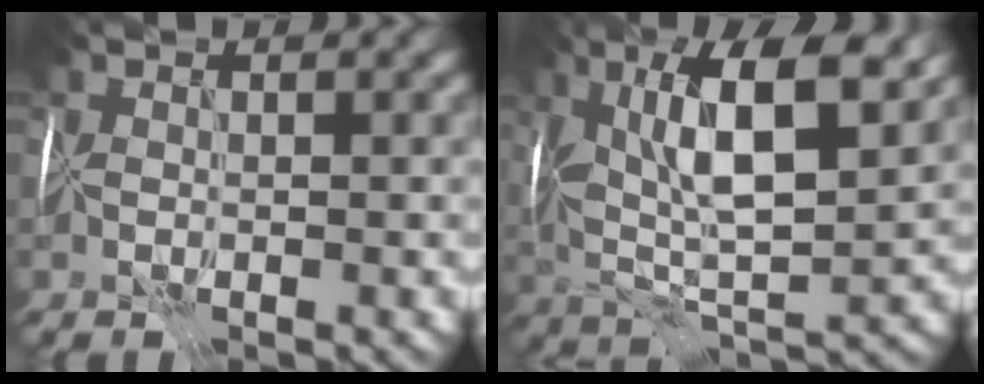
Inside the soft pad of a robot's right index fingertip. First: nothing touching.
{"total": 11.7, "force": [3.8, 4.6, 10.0], "torque": [-0.171, 0.014, 0.062]}